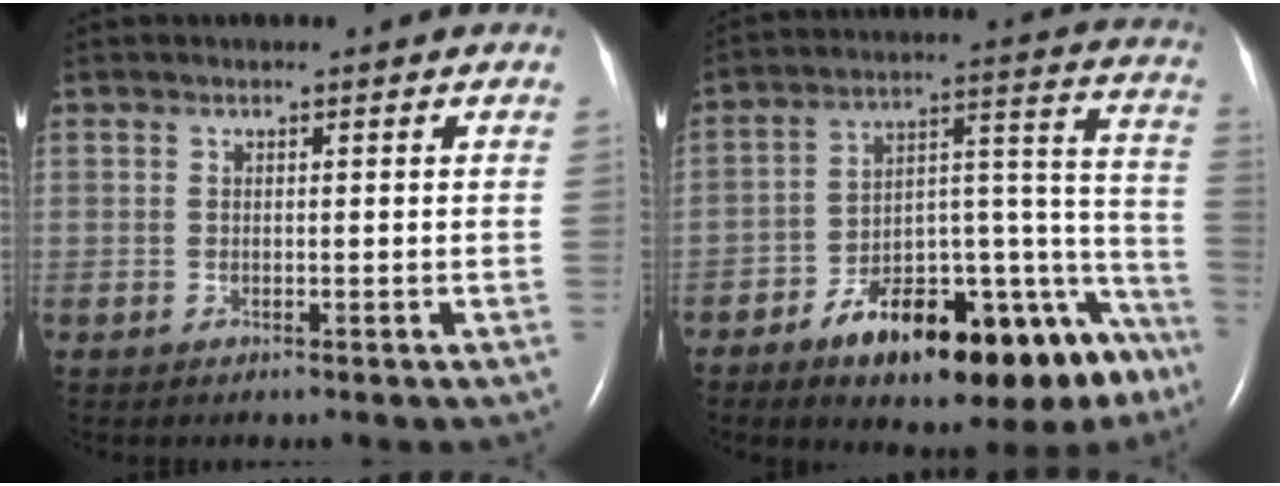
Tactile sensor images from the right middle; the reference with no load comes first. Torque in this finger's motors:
{"motor_torque": [1.17, -0.97, 0.38, 0.10]}